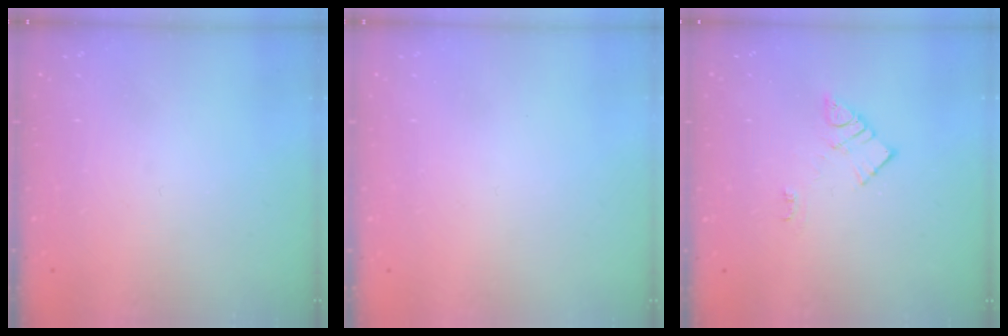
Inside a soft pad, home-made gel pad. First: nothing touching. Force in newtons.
{"total": 1.6, "press": 1.6, "slide": 0.1}
{"total": 8.5, "press": 8.5, "slide": 0.6}